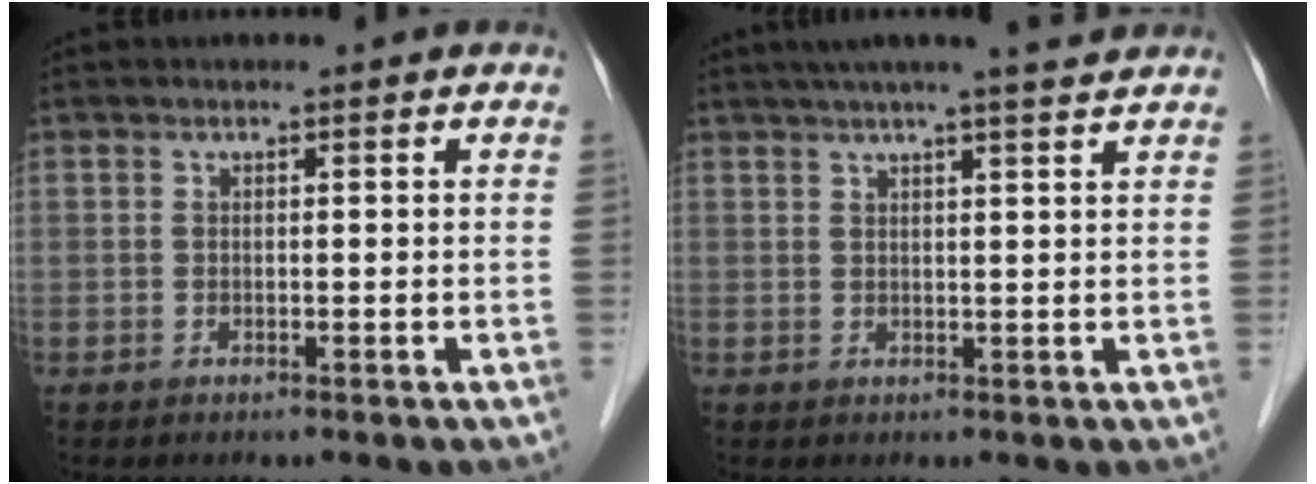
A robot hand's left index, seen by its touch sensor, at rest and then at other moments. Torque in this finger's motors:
{"motor_torque": [0.07, -0.81, 0.20, 0.00]}